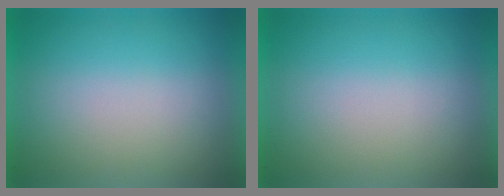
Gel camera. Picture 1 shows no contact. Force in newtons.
{"total": 0.0}